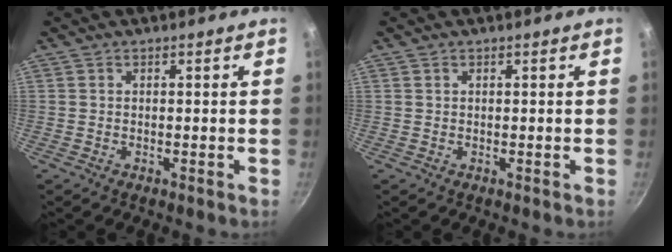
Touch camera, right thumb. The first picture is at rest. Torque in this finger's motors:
{"motor_torque": [0.16, 0.09, 0.35, 0.16, -0.03]}